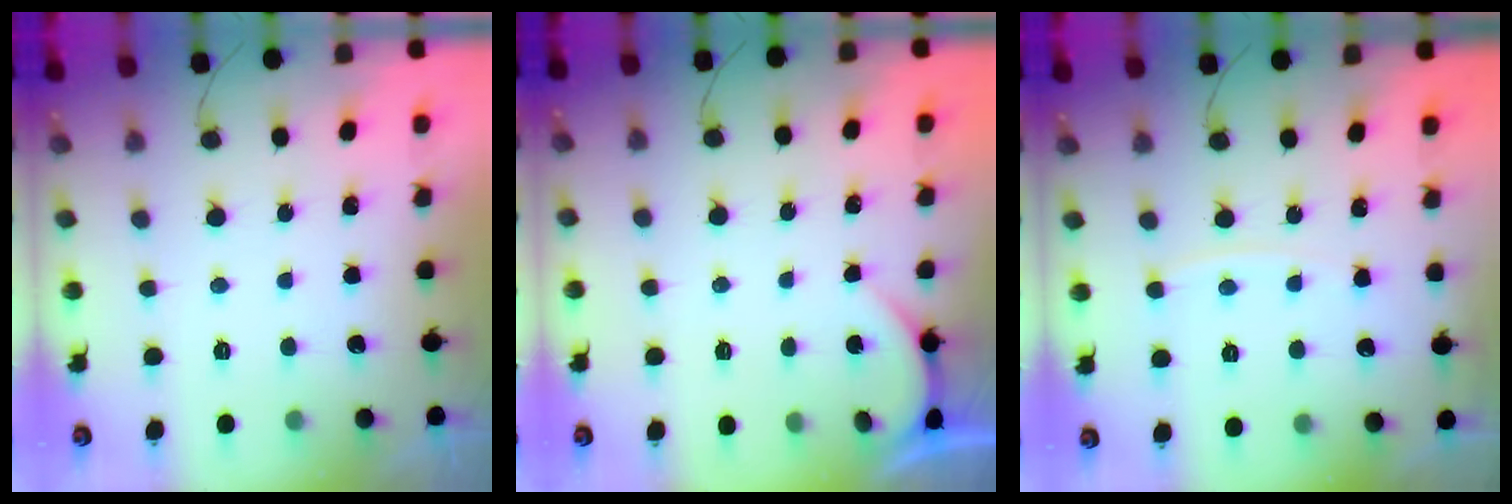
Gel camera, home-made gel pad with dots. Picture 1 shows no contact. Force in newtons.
{"total": 1.6, "press": 1.6, "slide": 0.1}
{"total": 5.0, "press": 4.9, "slide": 0.7}